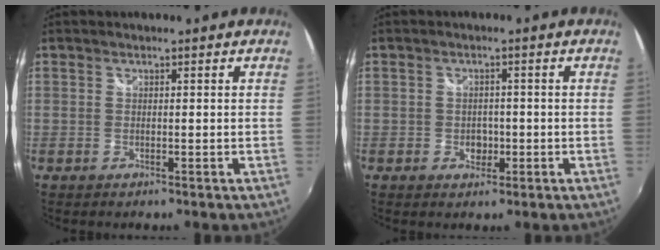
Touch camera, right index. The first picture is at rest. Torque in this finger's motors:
{"motor_torque": [0.04, 0.02, 0.06, 0.00]}